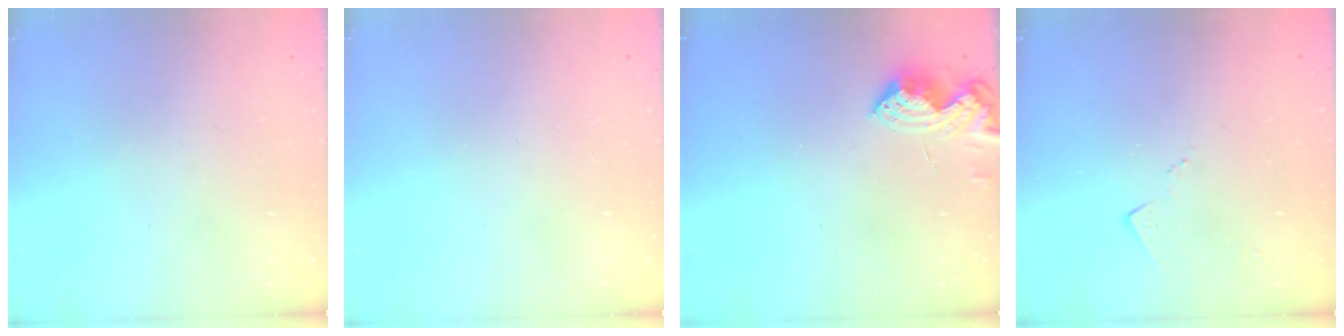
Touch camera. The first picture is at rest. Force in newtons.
{"total": 0.0}
{"total": 7.1, "press": 7.1, "slide": 0.7}
{"total": 3.8, "press": 3.7, "slide": 0.4}